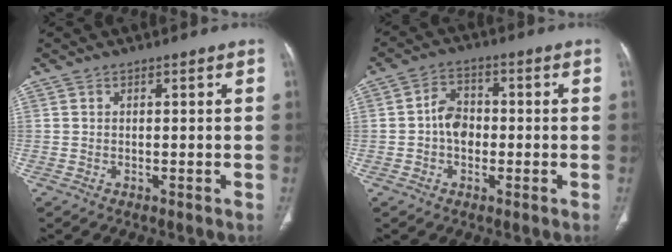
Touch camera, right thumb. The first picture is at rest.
{"total": 5.5, "force": [-0.7, 4.2, 3.5], "torque": [-0.044, 0.017, -0.021]}